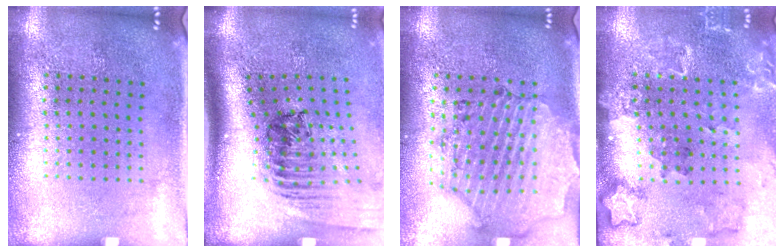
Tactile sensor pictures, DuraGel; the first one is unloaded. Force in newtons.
{"total": 2.5, "press": 1.8, "slide": 1.7}
{"total": 1.7, "press": 1.6, "slide": 0.3}
{"total": 1.8, "press": 1.8, "slide": 0.2}